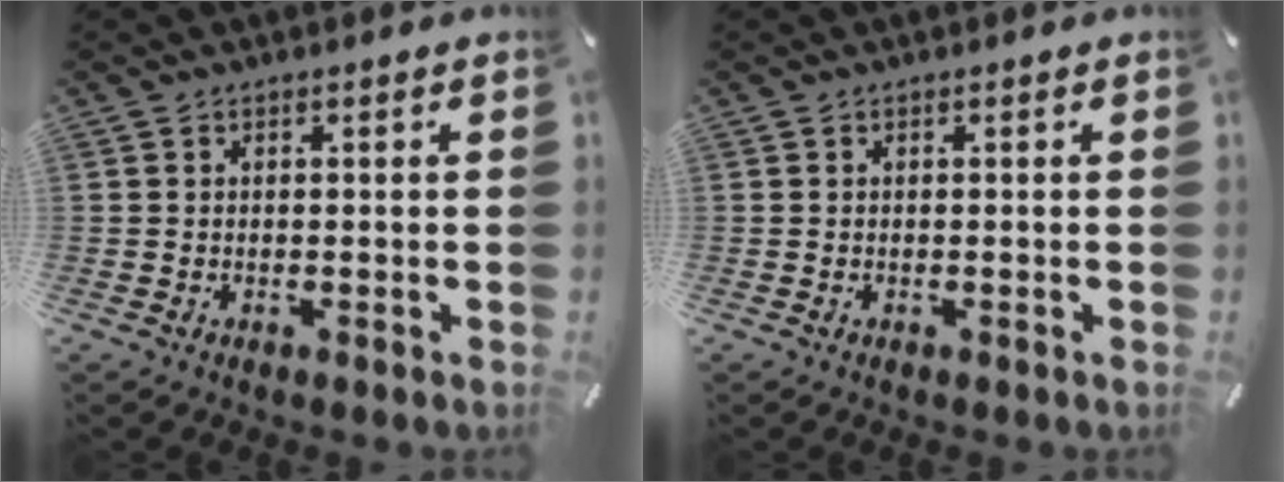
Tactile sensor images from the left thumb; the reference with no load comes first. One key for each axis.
{"total": 0.0}